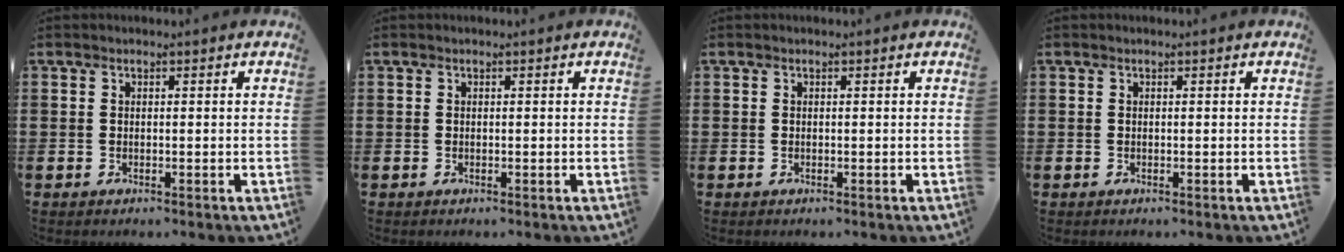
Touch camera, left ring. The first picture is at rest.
{"total": 0.0}
{"total": 0.0}
{"total": 0.0}